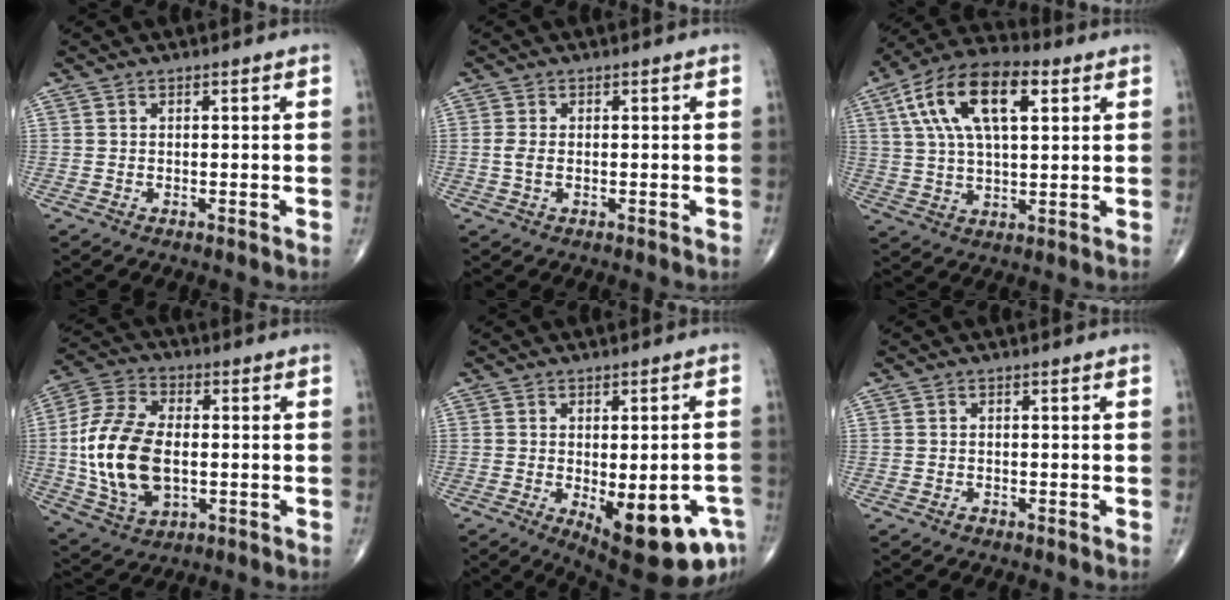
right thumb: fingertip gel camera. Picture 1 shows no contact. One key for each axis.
{"total": 1.8, "fx": -0.2, "fy": 1.0, "fz": 1.6, "tx": -0.041, "ty": -0.003, "tz": -0.006}
{"total": 16.8, "fx": 5.9, "fy": 7.7, "fz": 13.7, "tx": -0.250, "ty": 0.013, "tz": 0.101}
{"total": 17.5, "fx": -1.0, "fy": 10.2, "fz": 14.2, "tx": -0.287, "ty": 0.005, "tz": -0.015}
{"total": 16.9, "fx": -6.6, "fy": 6.3, "fz": 14.2, "tx": -0.132, "ty": 0.006, "tz": -0.070}
{"total": 0.6, "fx": -0.5, "fy": 0.3, "fz": 0.2, "tx": -0.003, "ty": 0.002, "tz": -0.011}